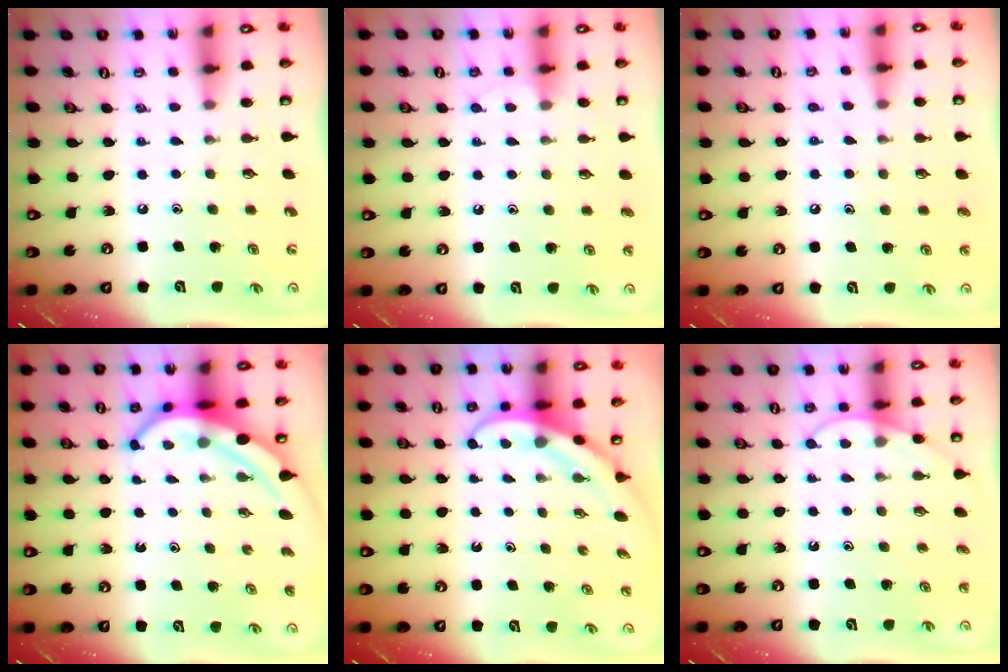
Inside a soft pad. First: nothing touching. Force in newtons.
{"total": 3.7, "press": 3.7, "slide": 0.4}
{"total": 6.0, "press": 5.9, "slide": 0.6}
{"total": 7.4, "press": 7.3, "slide": 0.8}
{"total": 4.0, "press": 3.9, "slide": 0.3}
{"total": 7.2, "press": 7.1, "slide": 0.7}